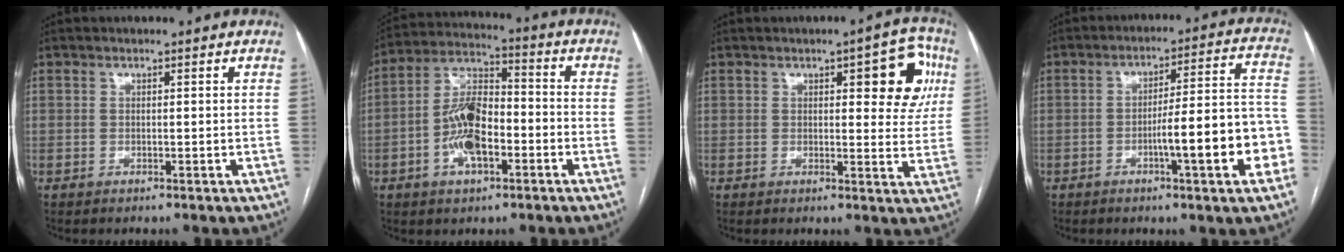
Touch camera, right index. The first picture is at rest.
{"total": 11.1, "force": [-3.4, 4.7, 9.4], "torque": [-0.192, 0.021, -0.064]}
{"total": 9.0, "force": [3.1, 3.0, 7.9], "torque": [-0.079, 0.016, 0.034]}
{"total": 13.9, "force": [-4.5, 1.3, 13.2], "torque": [-0.168, 0.020, -0.062]}